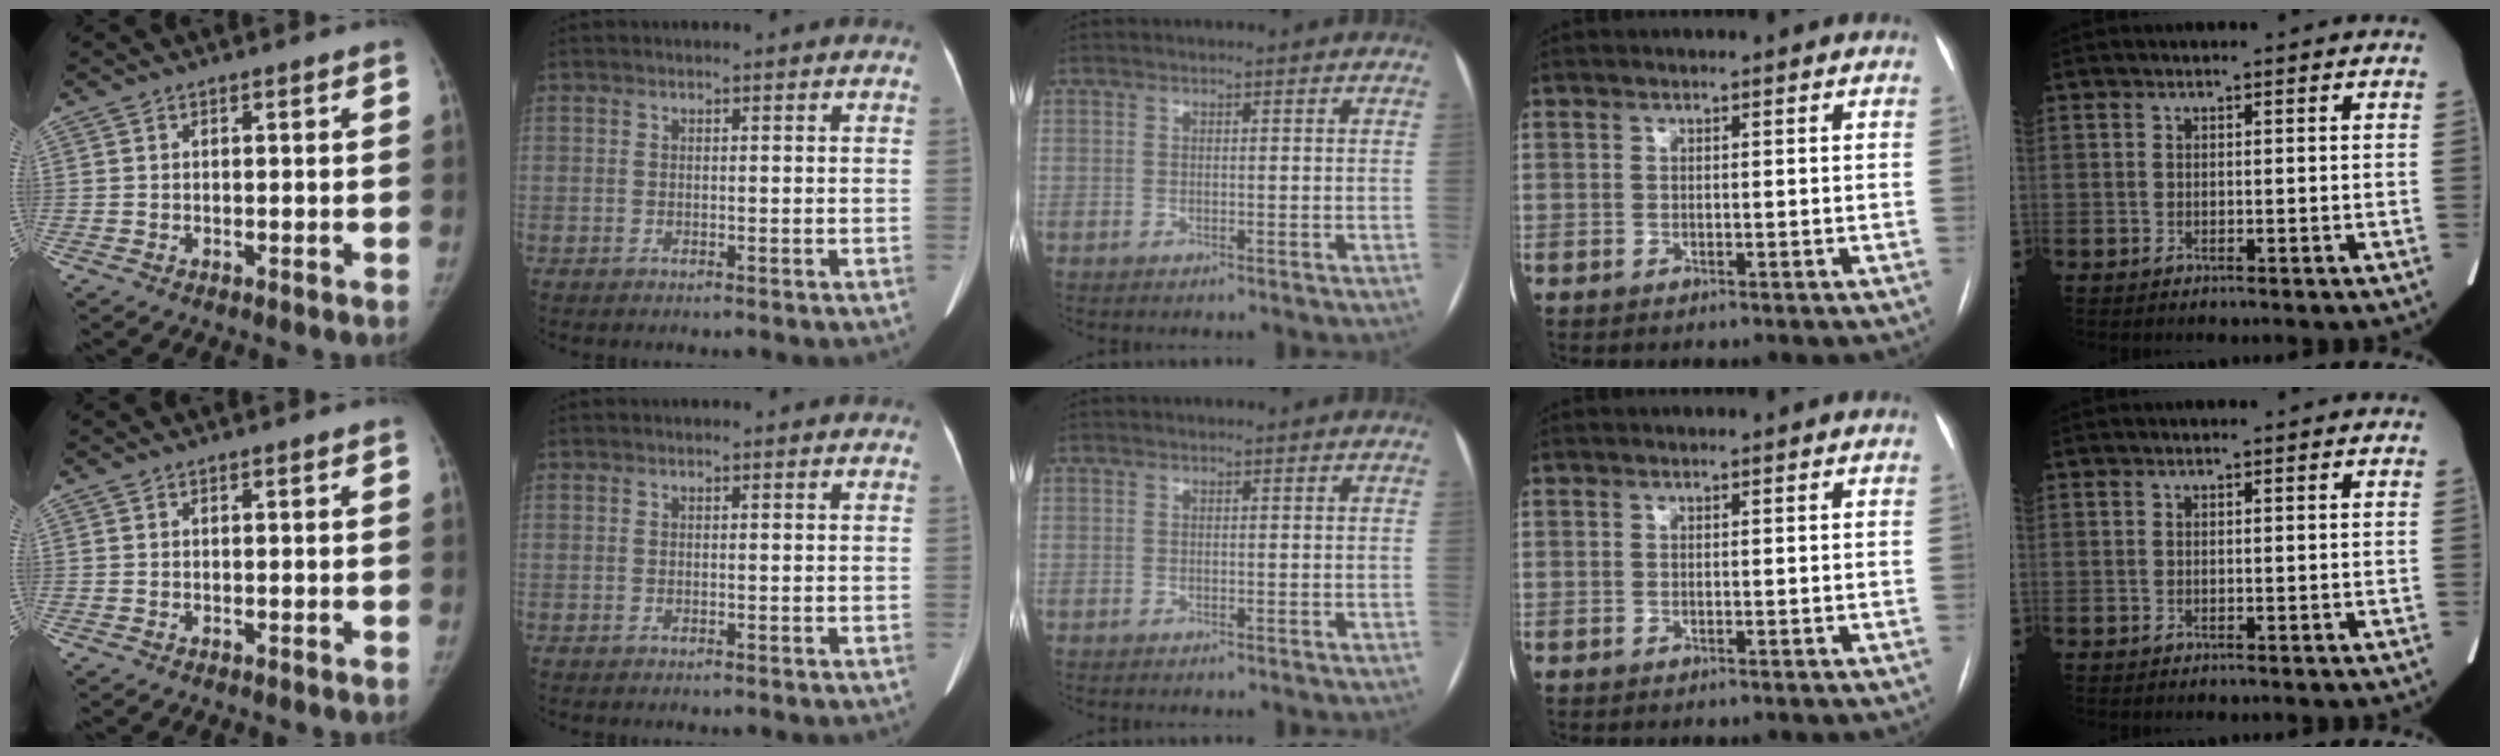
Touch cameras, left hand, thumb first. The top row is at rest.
{}